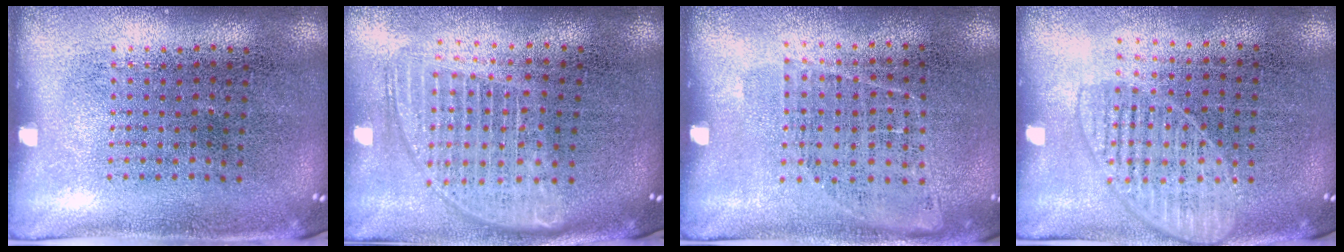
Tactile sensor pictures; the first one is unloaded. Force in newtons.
{"total": 1.7, "press": 1.4, "slide": 0.9}
{"total": 1.0, "press": 0.8, "slide": 0.6}
{"total": 1.3, "press": 1.2, "slide": 0.6}